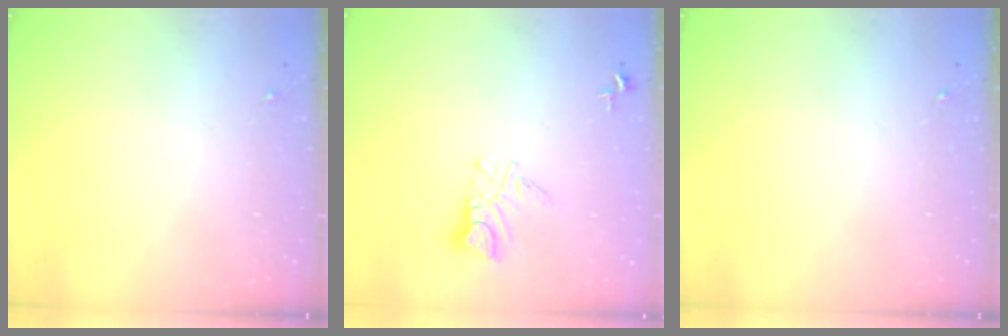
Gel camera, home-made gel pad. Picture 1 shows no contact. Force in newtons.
{"total": 6.6, "press": 6.5, "slide": 0.6}
{"total": 0.0}